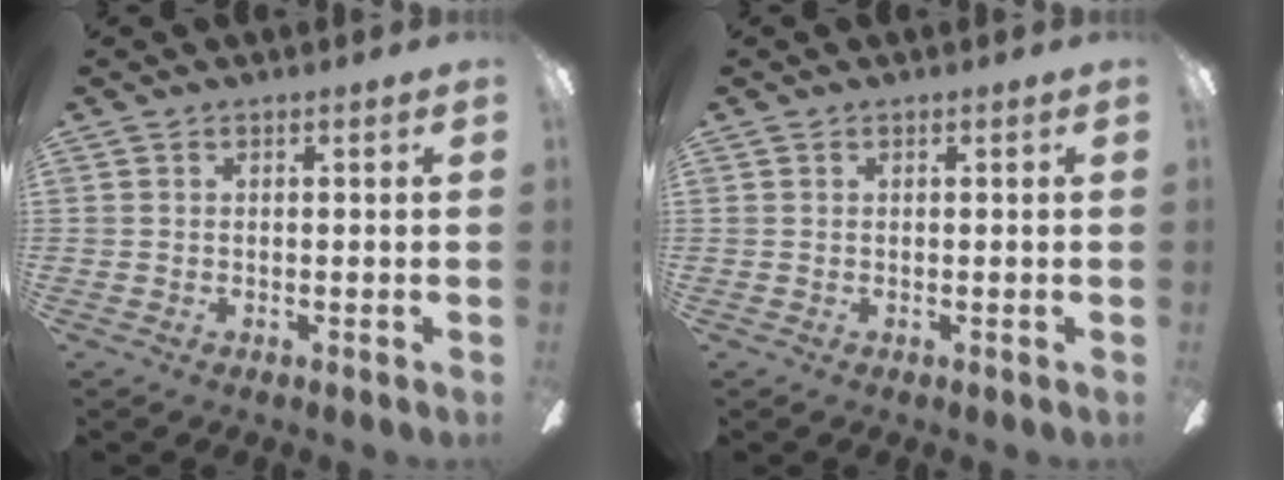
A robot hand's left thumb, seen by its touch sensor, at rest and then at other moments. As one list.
[{"total": 0.0}]